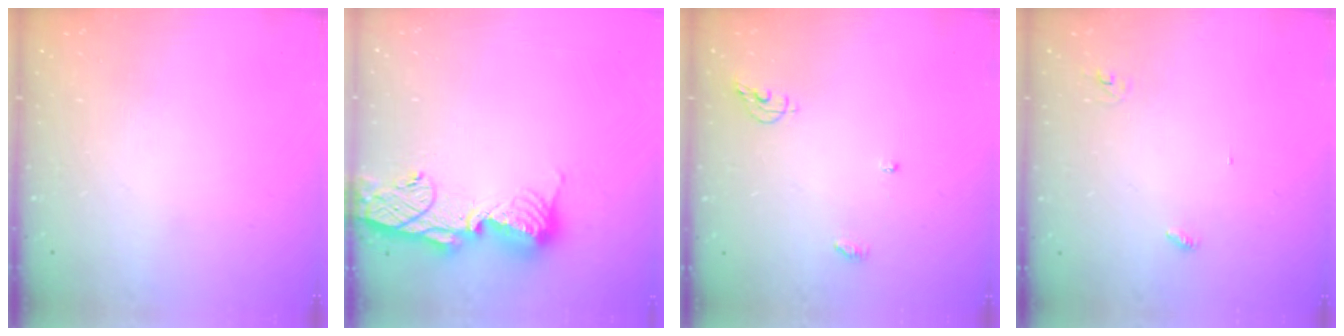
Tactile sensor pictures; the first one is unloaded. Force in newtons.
{"total": 12.9, "press": 12.9, "slide": 1.2}
{"total": 6.3, "press": 6.3, "slide": 0.2}
{"total": 2.8, "press": 2.8, "slide": 0.2}